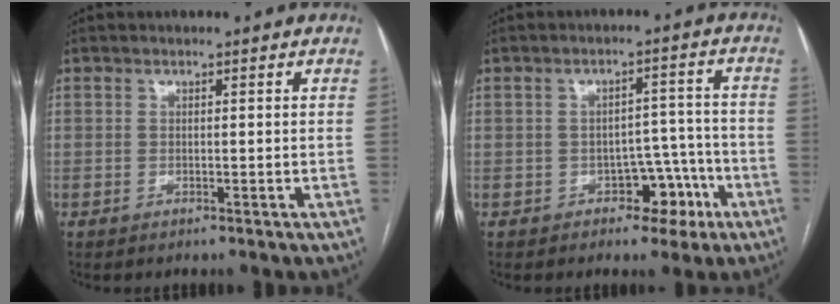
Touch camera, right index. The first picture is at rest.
{"total": 5.5, "force": [-2.8, 4.0, 2.5], "torque": [-0.018, 0.033, -0.029]}